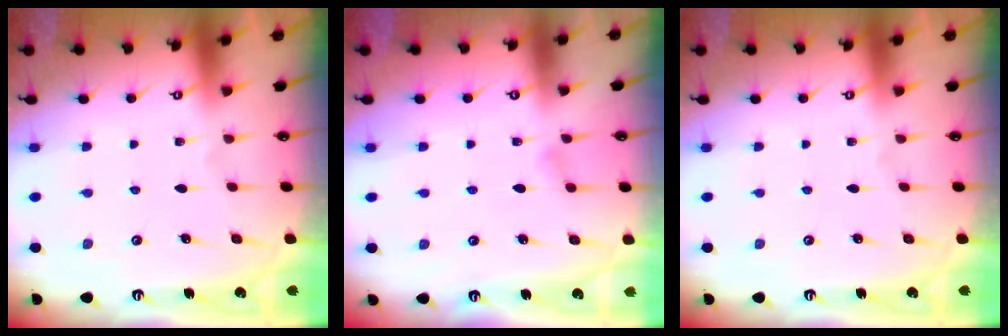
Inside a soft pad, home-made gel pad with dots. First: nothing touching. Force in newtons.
{"total": 3.3, "press": 3.3, "slide": 0.4}
{"total": 0.0}